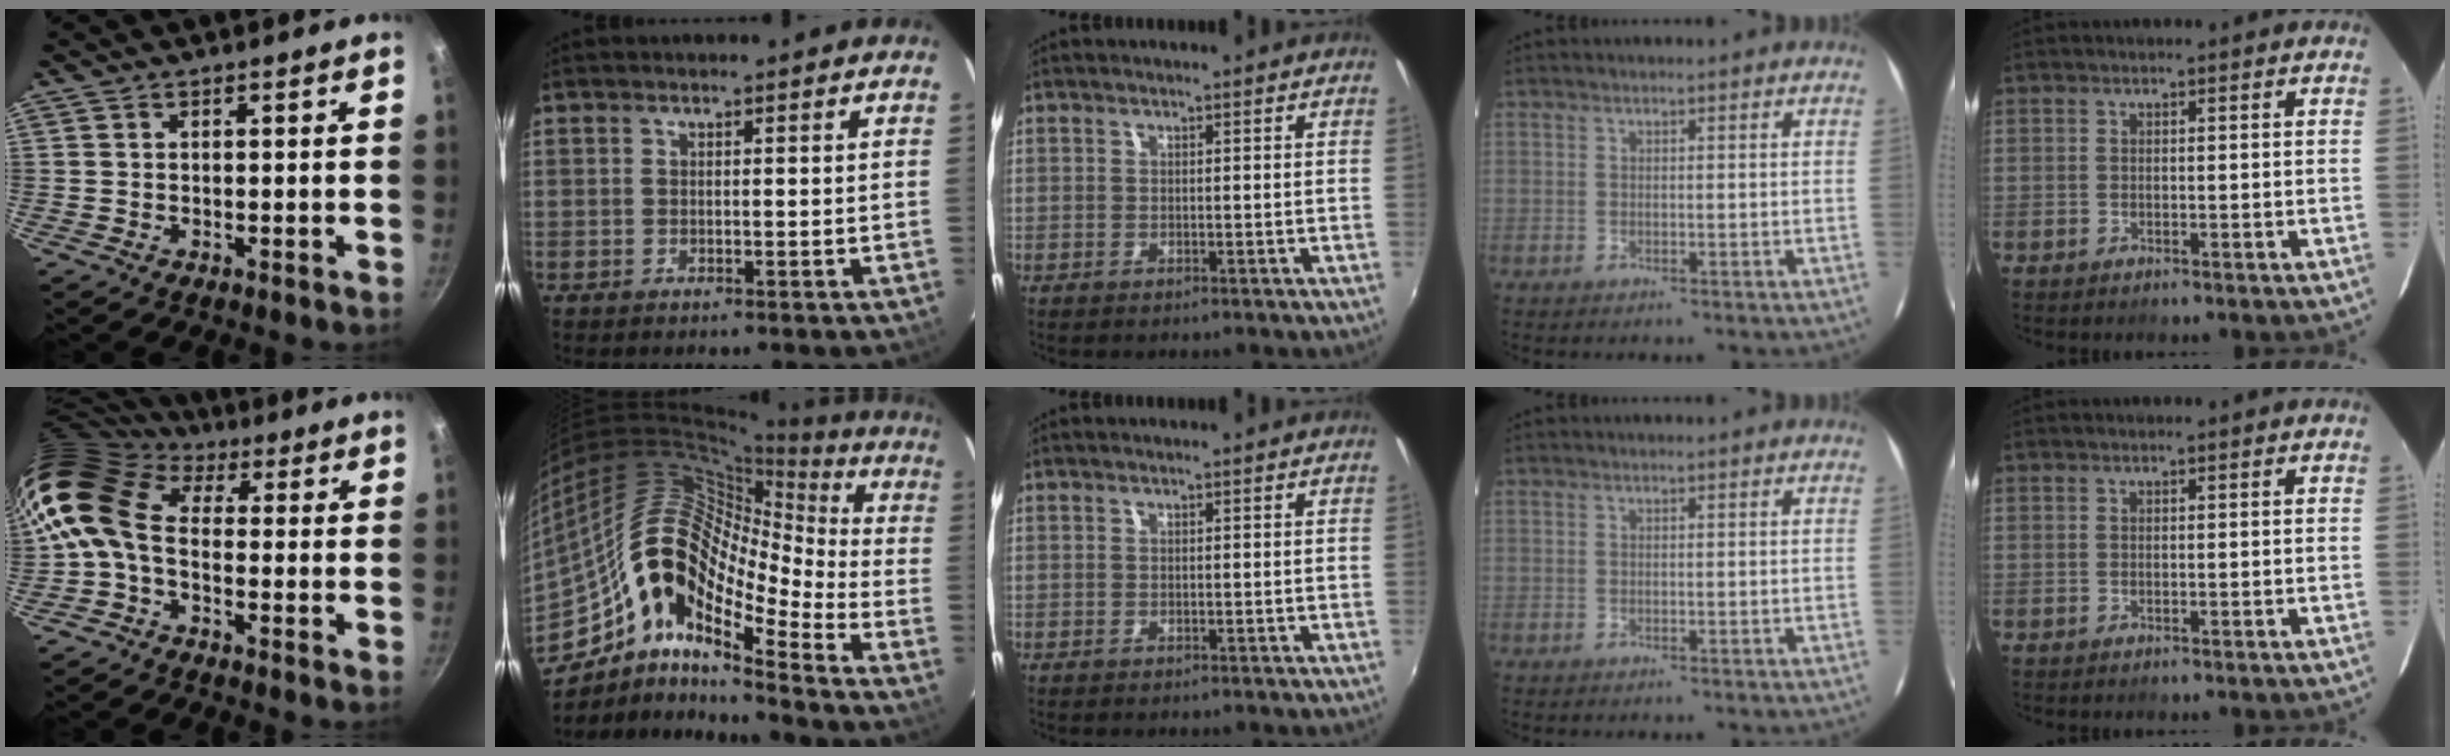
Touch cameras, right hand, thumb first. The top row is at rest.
{"thumb": {"total": 11.9, "force": [-0.5, 8.4, 8.5], "torque": [-0.159, 0.031, -0.033]}, "index": {"total": 19.1, "force": [-9.4, 8.0, 14.6], "torque": [-0.234, -0.011, -0.193]}}